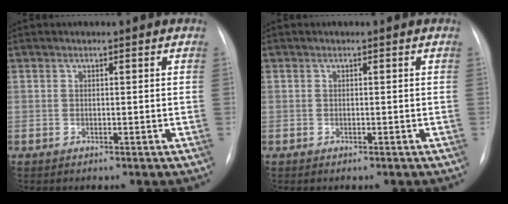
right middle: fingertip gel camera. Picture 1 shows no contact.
{"total": 0.0}